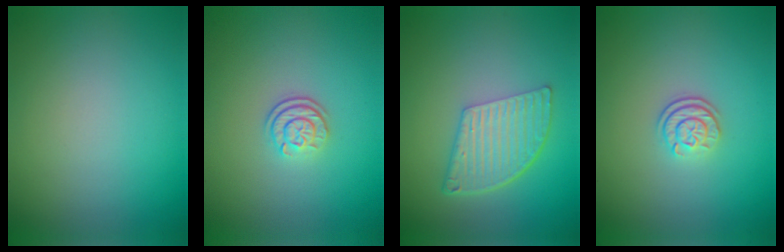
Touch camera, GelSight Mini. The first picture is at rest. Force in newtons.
{"total": 2.3, "press": 1.7, "slide": 1.5}
{"total": 5.6, "press": 3.9, "slide": 4.0}
{"total": 2.3, "press": 1.7, "slide": 1.5}